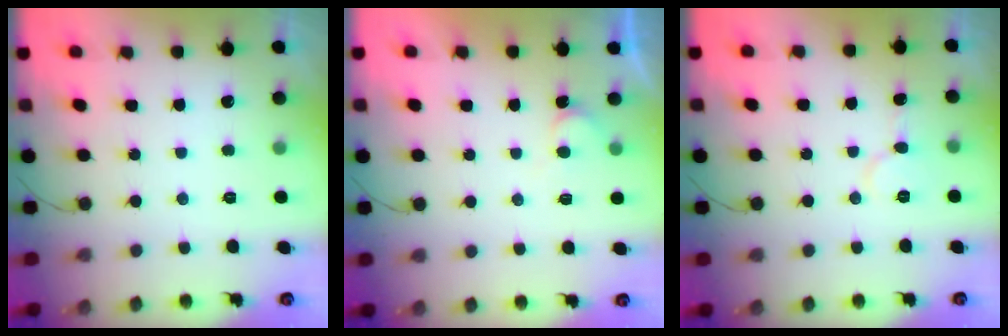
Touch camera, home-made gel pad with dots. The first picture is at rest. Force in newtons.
{"total": 3.8, "press": 3.8, "slide": 0.3}
{"total": 6.3, "press": 6.2, "slide": 0.5}